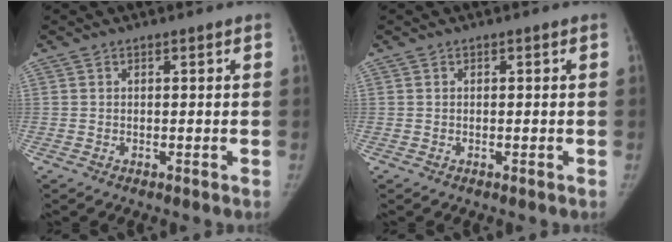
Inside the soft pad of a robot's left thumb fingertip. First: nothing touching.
{"total": 0.0}